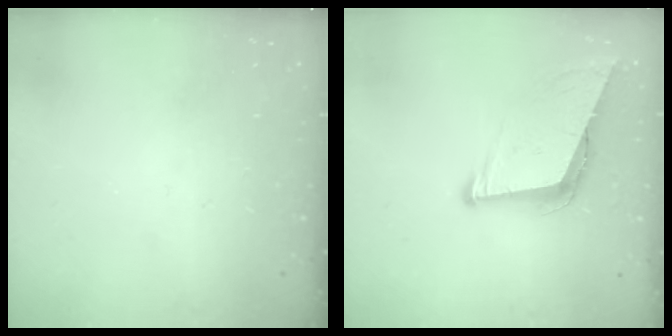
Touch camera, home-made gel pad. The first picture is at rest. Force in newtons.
{"total": 9.3, "press": 8.9, "slide": 2.7}